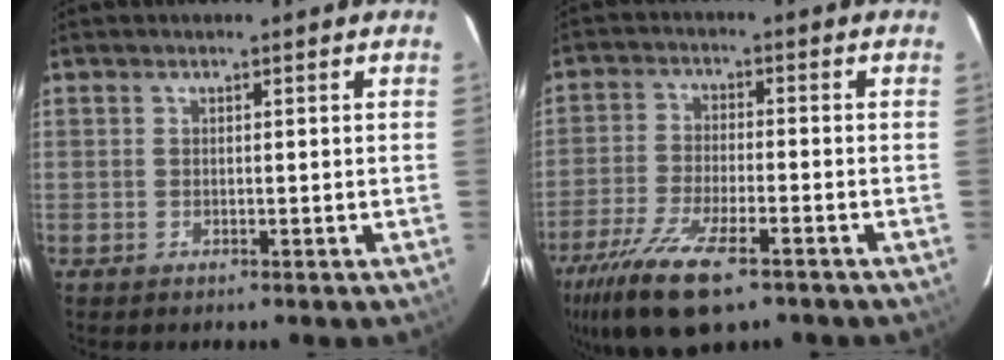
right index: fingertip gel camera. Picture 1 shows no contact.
{"total": 14.6, "force": [-9.6, 4.5, 10.1], "torque": [-0.222, -0.044, -0.178]}